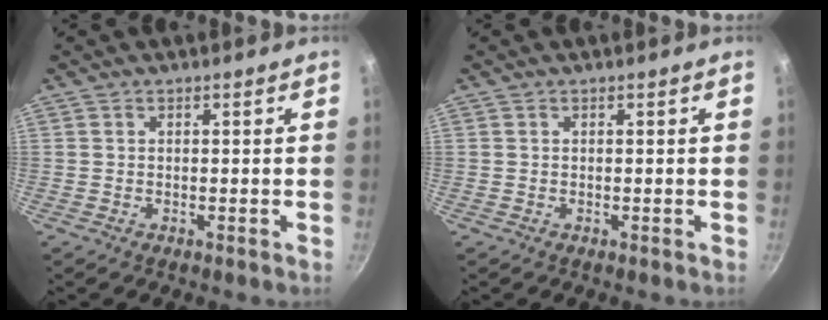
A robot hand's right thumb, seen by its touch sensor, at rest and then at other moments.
{"total": 0.0}